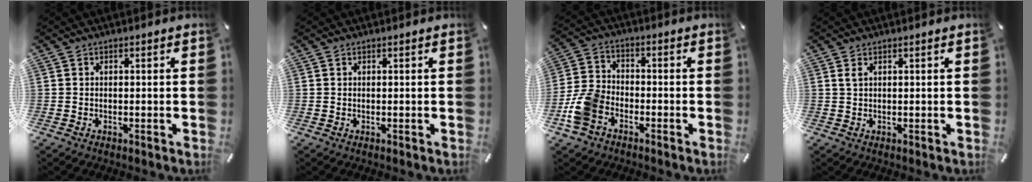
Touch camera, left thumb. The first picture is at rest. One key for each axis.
{"total": 0.0}
{"total": 9.0, "fx": -4.4, "fy": 6.2, "fz": 4.7, "tx": -0.110, "ty": 0.022, "tz": -0.085}
{"total": 1.1, "fx": 0.6, "fy": 0.4, "fz": 0.9, "tx": -0.018, "ty": 0.001, "tz": 0.010}